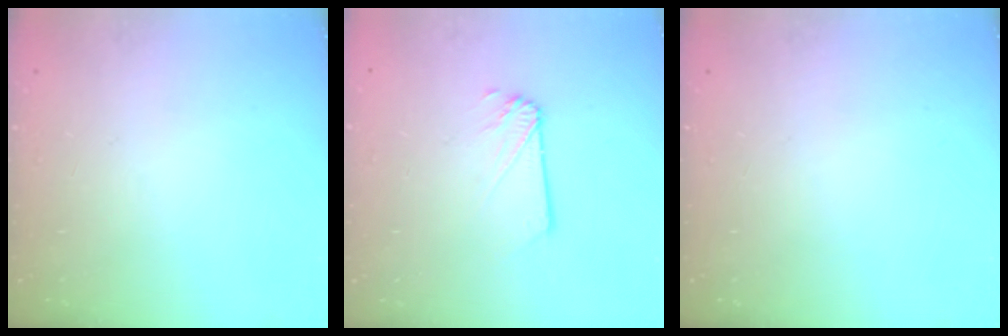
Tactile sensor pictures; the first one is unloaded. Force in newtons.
{"total": 1.6, "press": 1.6, "slide": 0.1}
{"total": 0.0}